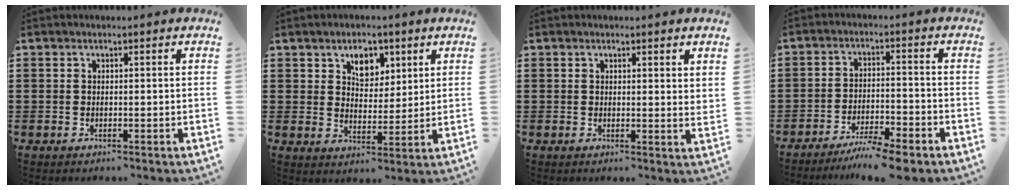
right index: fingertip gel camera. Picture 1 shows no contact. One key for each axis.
{"total": 5.2, "fx": 2.9, "fy": 3.6, "fz": 2.5, "tx": -0.049, "ty": 0.008, "tz": 0.048}
{"total": 1.2, "fx": 1.1, "fy": 0.3, "fz": 0.5, "tx": -0.006, "ty": 0.000, "tz": 0.019}
{"total": 5.6, "fx": -5.1, "fy": 0.0, "fz": 2.3, "tx": -0.045, "ty": -0.005, "tz": -0.097}